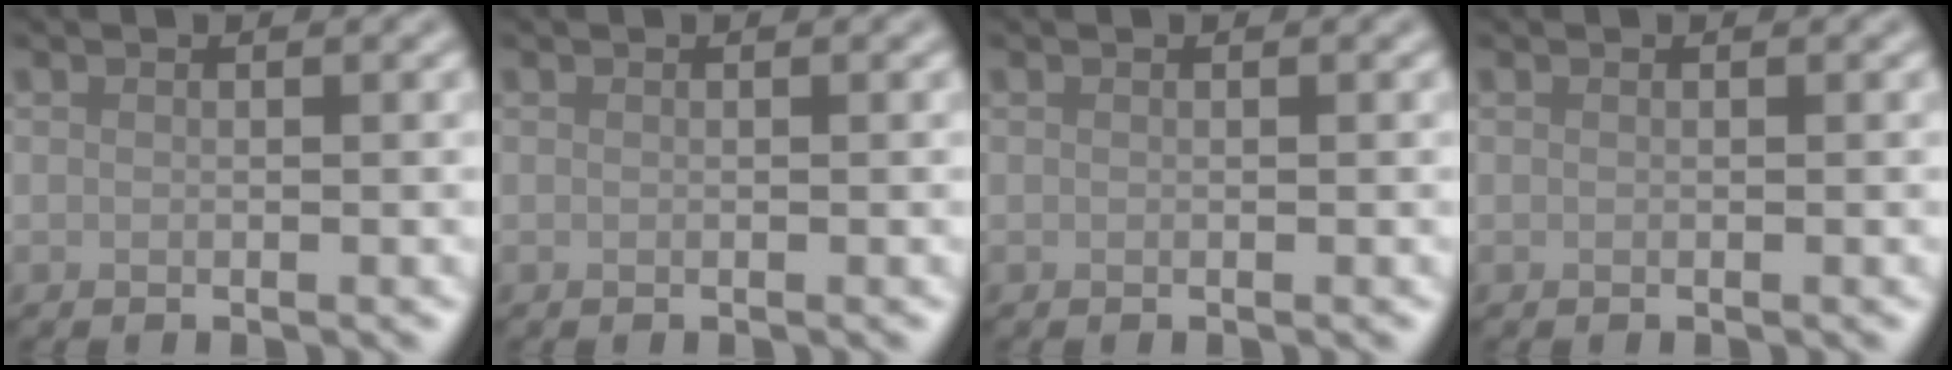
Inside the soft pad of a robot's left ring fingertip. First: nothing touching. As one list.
[{"total": 0.0}, {"total": 0.0}, {"total": 0.0}]